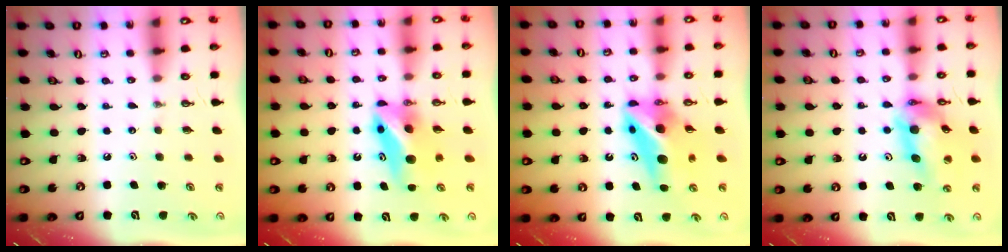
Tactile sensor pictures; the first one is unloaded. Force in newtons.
{"total": 9.4, "press": 7.4, "slide": 5.8}
{"total": 12.2, "press": 12.1, "slide": 1.1}
{"total": 14.4, "press": 14.3, "slide": 1.2}